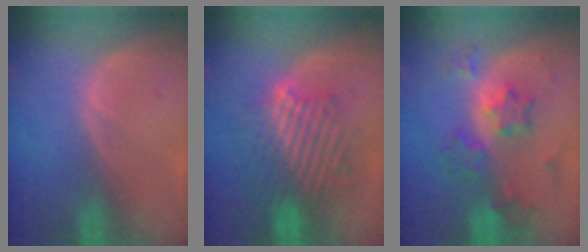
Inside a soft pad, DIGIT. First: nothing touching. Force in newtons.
{"total": 9.1, "press": 9.1, "slide": 0.6}
{"total": 6.5, "press": 6.5, "slide": 0.2}